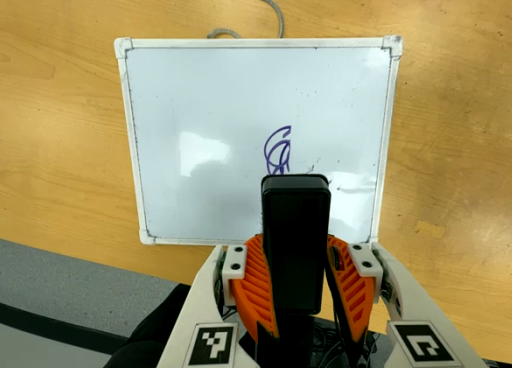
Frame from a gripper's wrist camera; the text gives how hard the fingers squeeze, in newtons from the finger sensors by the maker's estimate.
{"total": 9.4, "left": 7.6, "right": 11.2}